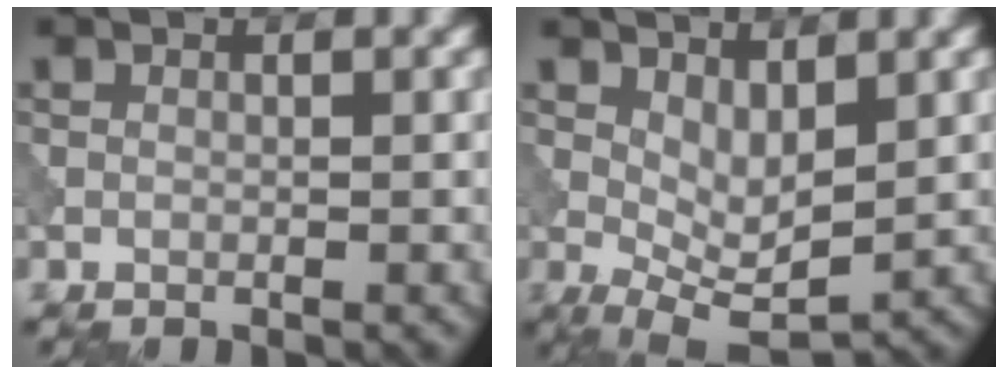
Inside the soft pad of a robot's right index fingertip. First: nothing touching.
{"total": 4.1, "force": [0.9, 1.9, 3.6], "torque": [-0.064, -0.012, 0.020]}